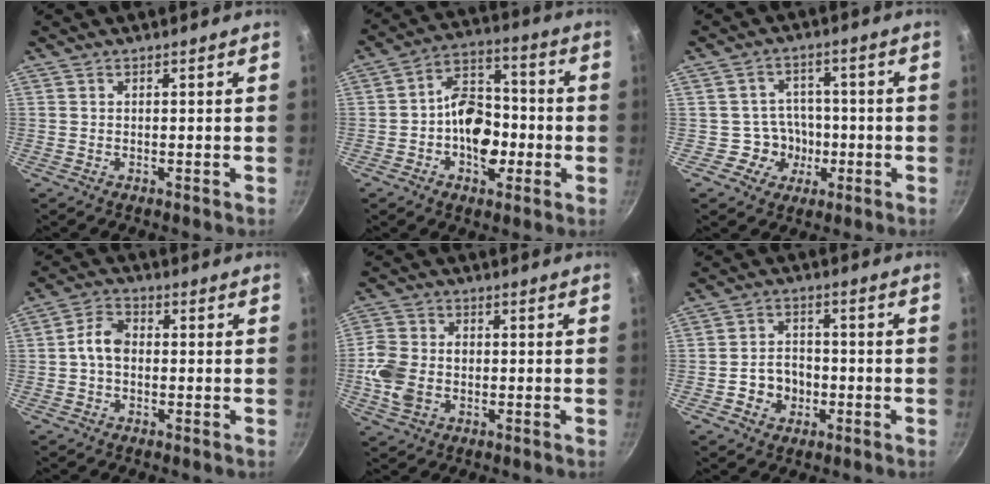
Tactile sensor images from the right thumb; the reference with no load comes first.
{"total": 12.8, "force": [-2.5, 8.6, 9.1], "torque": [-0.102, 0.038, -0.053]}
{"total": 5.4, "force": [-1.6, 5.0, 0.8], "torque": [0.028, 0.024, -0.027]}
{"total": 5.6, "force": [-0.4, 4.0, 3.9], "torque": [-0.060, 0.022, -0.017]}
{"total": 9.2, "force": [-1.6, 7.0, 5.8], "torque": [-0.113, 0.011, -0.039]}
{"total": 6.9, "force": [-2.1, 5.6, 3.6], "torque": [-0.037, 0.020, -0.038]}